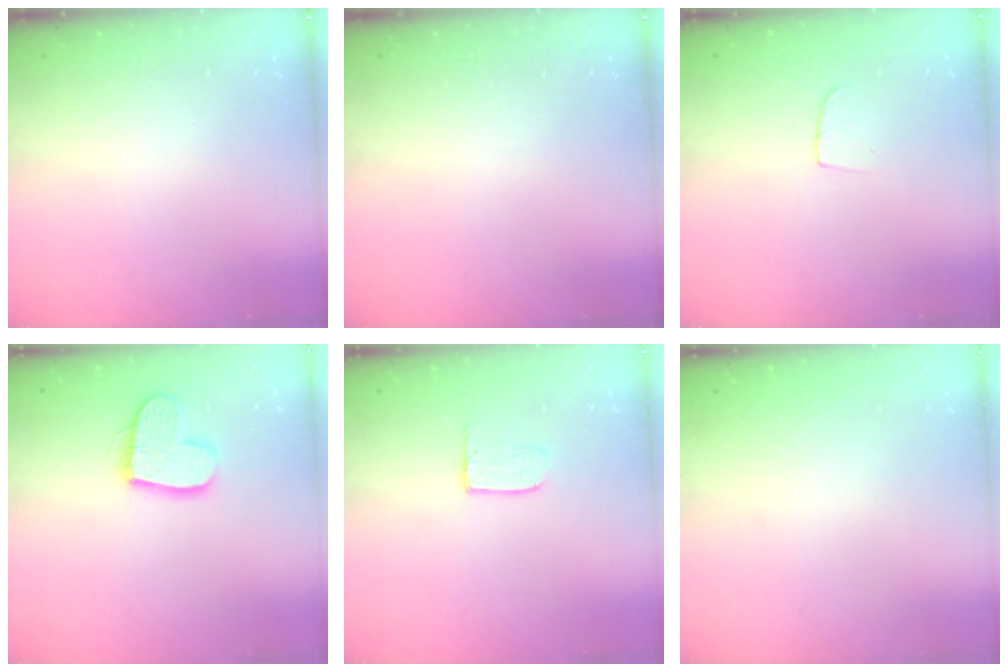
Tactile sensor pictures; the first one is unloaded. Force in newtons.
{"total": 0.0}
{"total": 3.8, "press": 3.8, "slide": 0.4}
{"total": 13.7, "press": 13.6, "slide": 1.1}
{"total": 4.0, "press": 4.0, "slide": 0.4}
{"total": 0.0}